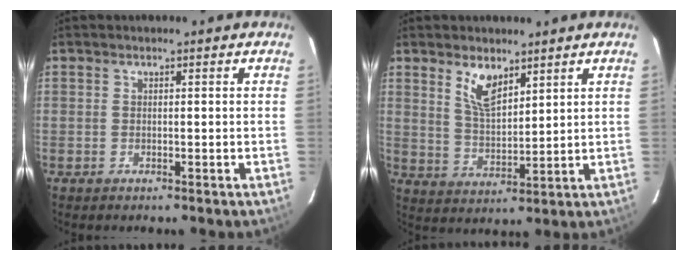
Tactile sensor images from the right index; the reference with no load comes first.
{"total": 6.6, "force": [4.3, 2.7, 4.3], "torque": [-0.077, -0.001, 0.087]}